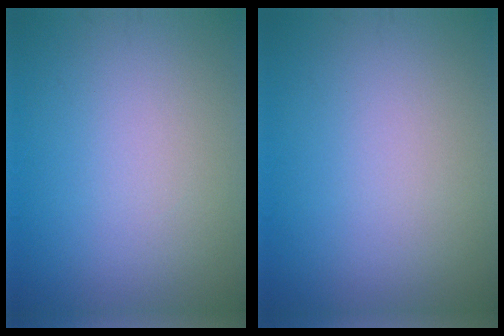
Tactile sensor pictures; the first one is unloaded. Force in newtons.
{"total": 0.0}